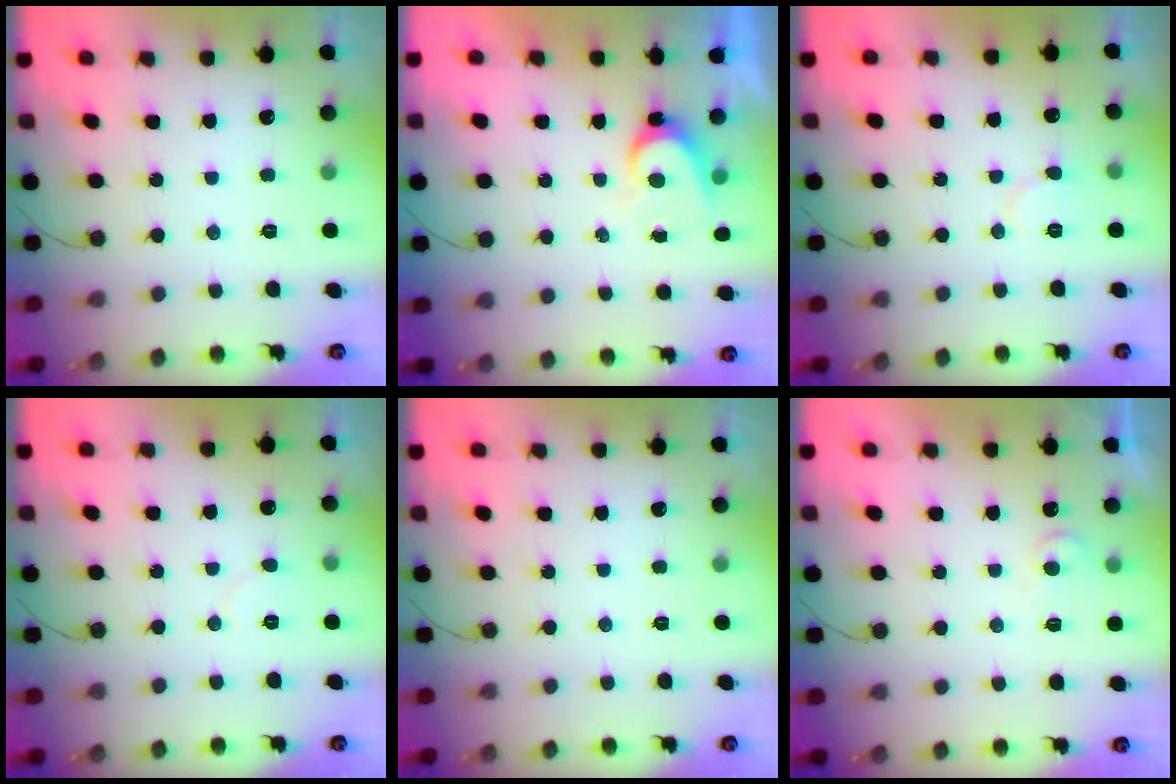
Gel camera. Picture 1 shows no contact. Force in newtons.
{"total": 4.4, "press": 4.4, "slide": 0.6}
{"total": 6.7, "press": 6.7, "slide": 0.7}
{"total": 3.6, "press": 3.6, "slide": 0.4}
{"total": 0.0}
{"total": 4.5, "press": 4.5, "slide": 0.4}